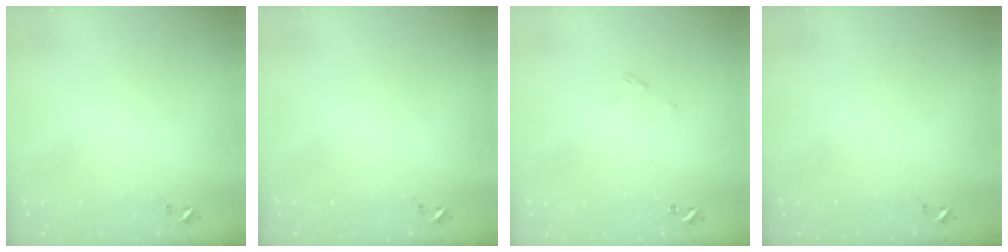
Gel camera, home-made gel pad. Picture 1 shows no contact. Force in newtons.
{"total": 0.0}
{"total": 3.4, "press": 3.4, "slide": 0.1}
{"total": 0.0}